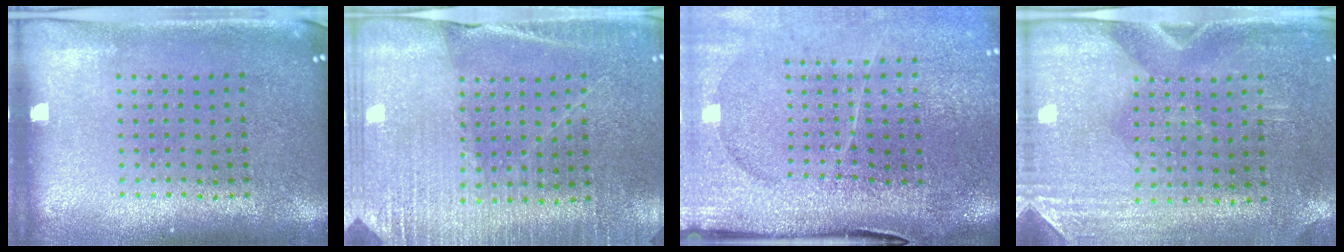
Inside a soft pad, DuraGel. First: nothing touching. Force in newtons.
{"total": 2.8, "press": 2.8, "slide": 0.2}
{"total": 4.7, "press": 3.8, "slide": 2.7}
{"total": 2.9, "press": 2.5, "slide": 1.5}